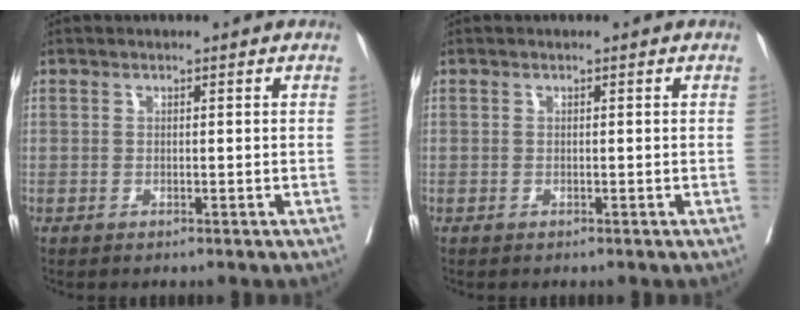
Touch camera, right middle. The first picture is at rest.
{"total": 0.0}